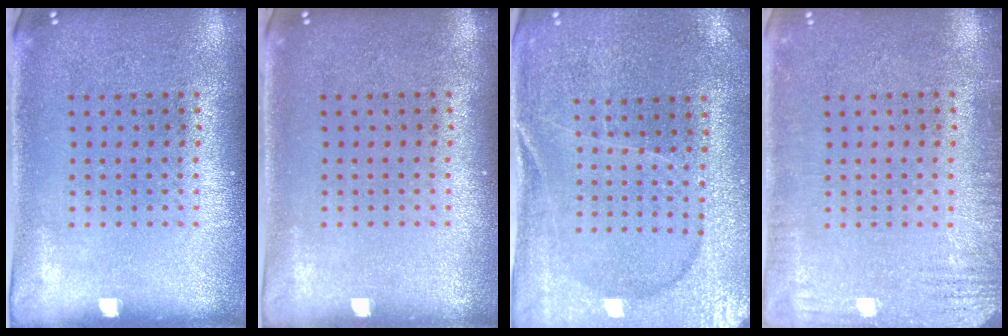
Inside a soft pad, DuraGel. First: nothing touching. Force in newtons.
{"total": 0.0}
{"total": 1.5, "press": 1.5, "slide": 0.2}
{"total": 2.5, "press": 2.5, "slide": 0.4}